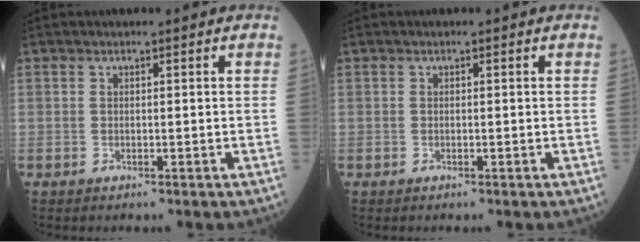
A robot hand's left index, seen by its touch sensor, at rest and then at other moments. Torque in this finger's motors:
{"motor_torque": [0.00, 0.00, 0.00, 0.00]}